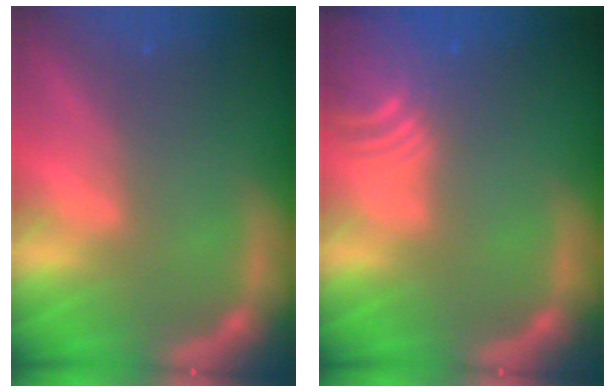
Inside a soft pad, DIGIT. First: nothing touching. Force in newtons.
{"total": 7.5}